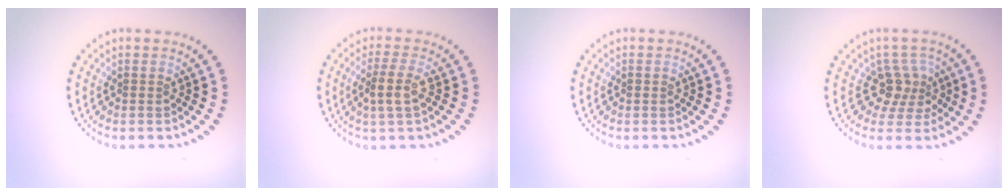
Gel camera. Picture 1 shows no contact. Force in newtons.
{"total": 2.7, "press": 2.3, "slide": 1.3}
{"total": 0.6, "press": 0.6, "slide": 0.0}
{"total": 2.9, "press": 2.3, "slide": 1.8}